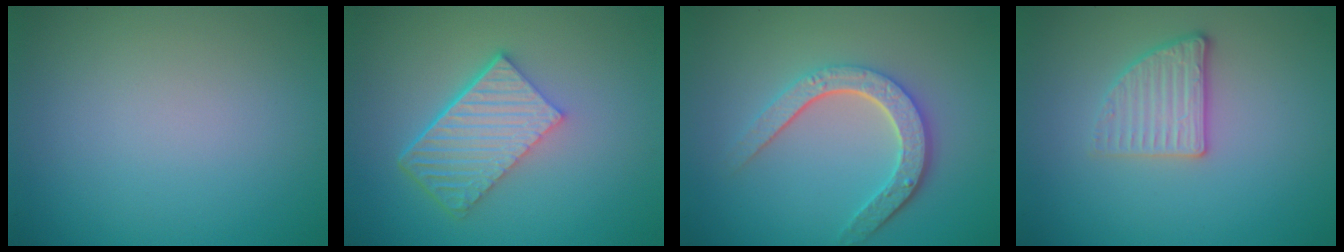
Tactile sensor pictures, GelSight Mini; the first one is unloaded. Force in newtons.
{"total": 6.2, "press": 4.2, "slide": 4.6}
{"total": 4.7, "press": 3.5, "slide": 3.0}
{"total": 2.6, "press": 2.4, "slide": 1.0}